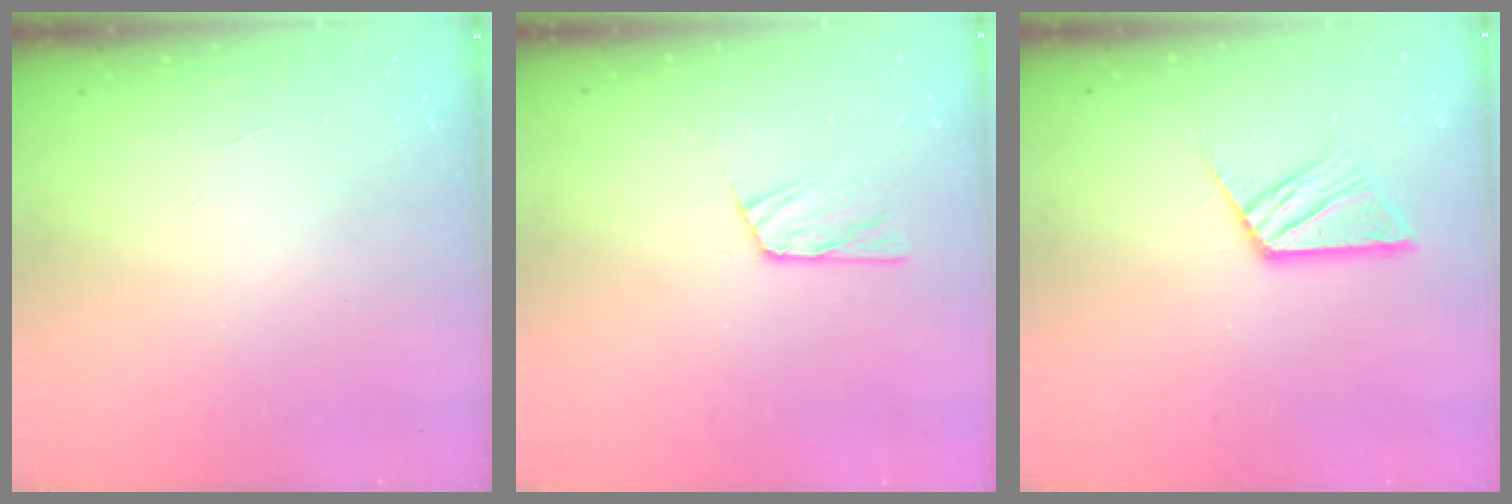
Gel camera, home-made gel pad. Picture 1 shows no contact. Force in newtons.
{"total": 7.9, "press": 7.9, "slide": 0.6}
{"total": 11.2, "press": 11.1, "slide": 1.0}